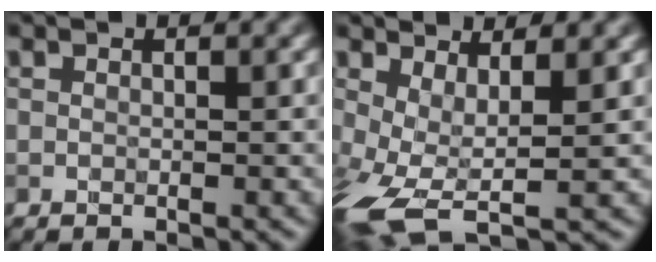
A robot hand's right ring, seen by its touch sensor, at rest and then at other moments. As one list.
[{"total": 6.6, "force": [-1.6, 2.5, 5.9], "torque": [-0.125, -0.014, -0.031]}]